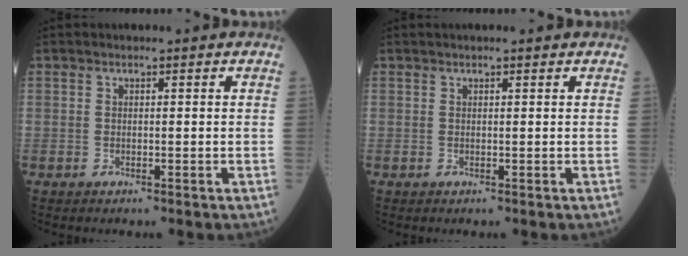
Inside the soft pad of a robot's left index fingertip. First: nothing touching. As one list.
[{"total": 1.5, "force": [1.3, 0.1, 0.8], "torque": [-0.009, 0.017, 0.020]}]